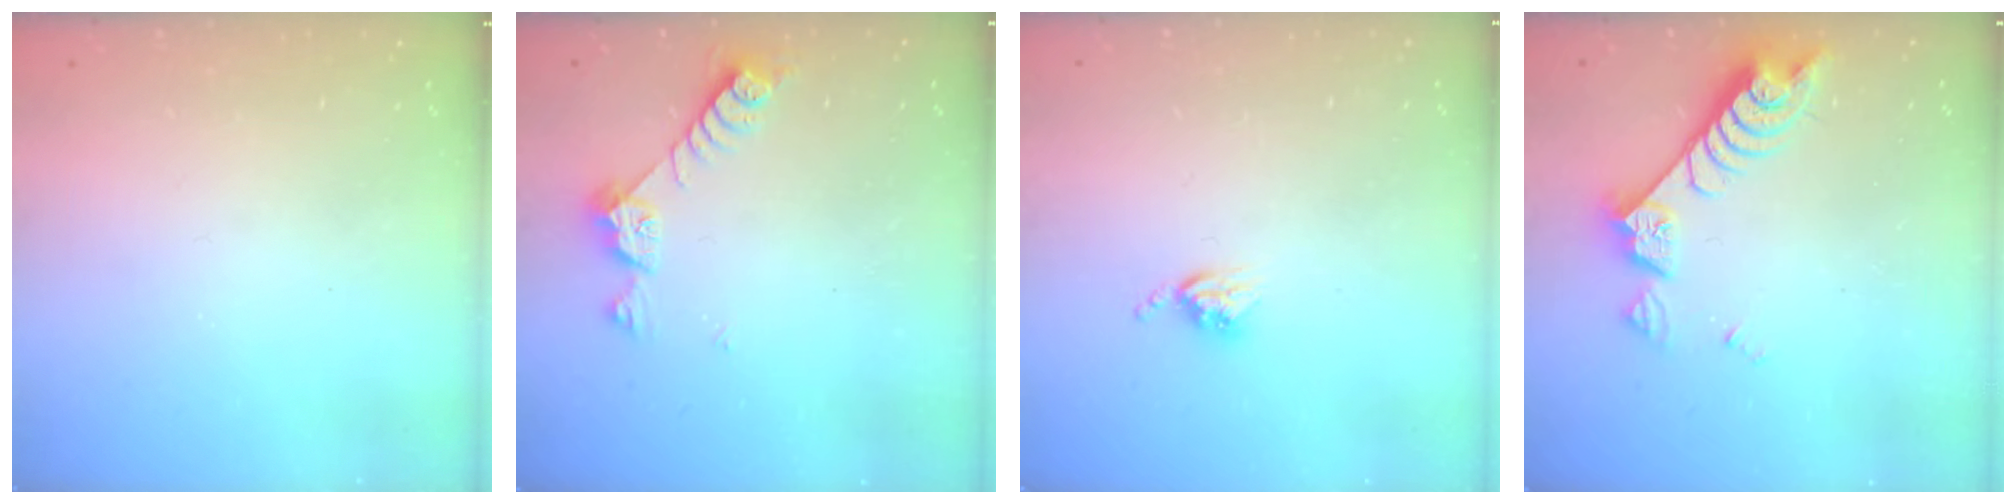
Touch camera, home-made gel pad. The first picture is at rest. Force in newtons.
{"total": 7.3, "press": 7.3, "slide": 0.6}
{"total": 3.8, "press": 3.8, "slide": 0.5}
{"total": 8.3, "press": 8.2, "slide": 1.3}